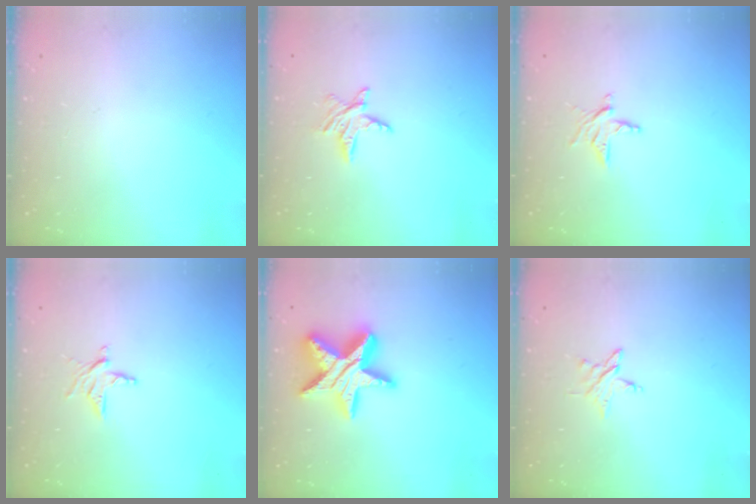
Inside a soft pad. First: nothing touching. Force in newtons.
{"total": 5.2, "press": 5.1, "slide": 0.5}
{"total": 4.2, "press": 4.2, "slide": 0.3}
{"total": 4.2, "press": 4.2, "slide": 0.3}
{"total": 17.1, "press": 17.1, "slide": 1.2}
{"total": 3.3, "press": 3.3, "slide": 0.3}